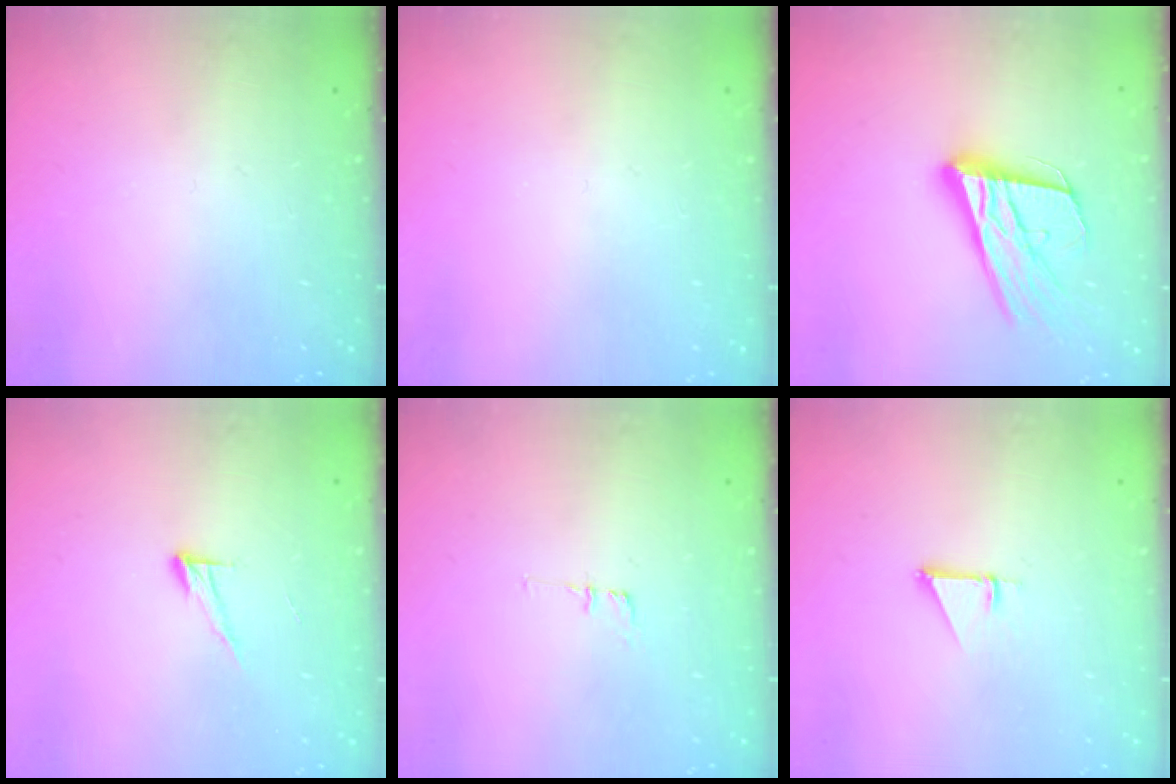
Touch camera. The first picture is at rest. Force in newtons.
{"total": 0.0}
{"total": 20.1, "press": 19.8, "slide": 3.8}
{"total": 7.1, "press": 7.0, "slide": 0.4}
{"total": 6.6, "press": 6.2, "slide": 2.3}
{"total": 1.0, "press": 1.0, "slide": 0.1}